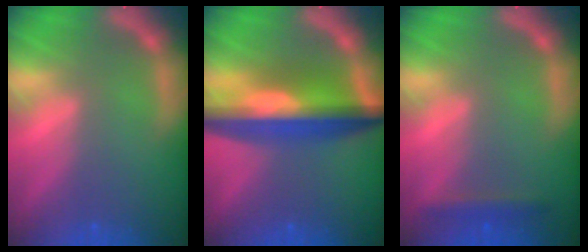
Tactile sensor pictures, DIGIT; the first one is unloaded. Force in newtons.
{"total": 10.0}
{"total": 1.9}